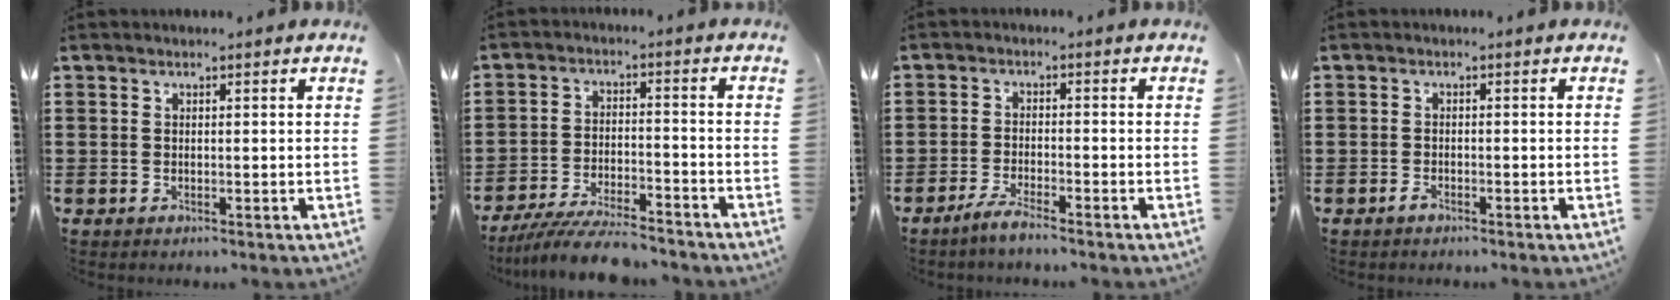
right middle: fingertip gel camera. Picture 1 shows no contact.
{"total": 7.7, "force": [-7.1, 0.9, 2.7], "torque": [-0.052, 0.008, -0.136]}
{"total": 3.1, "force": [-2.8, 0.2, 1.4], "torque": [-0.031, 0.003, -0.056]}
{"total": 1.3, "force": [-1.1, 0.5, 0.6], "torque": [-0.014, -0.002, -0.021]}